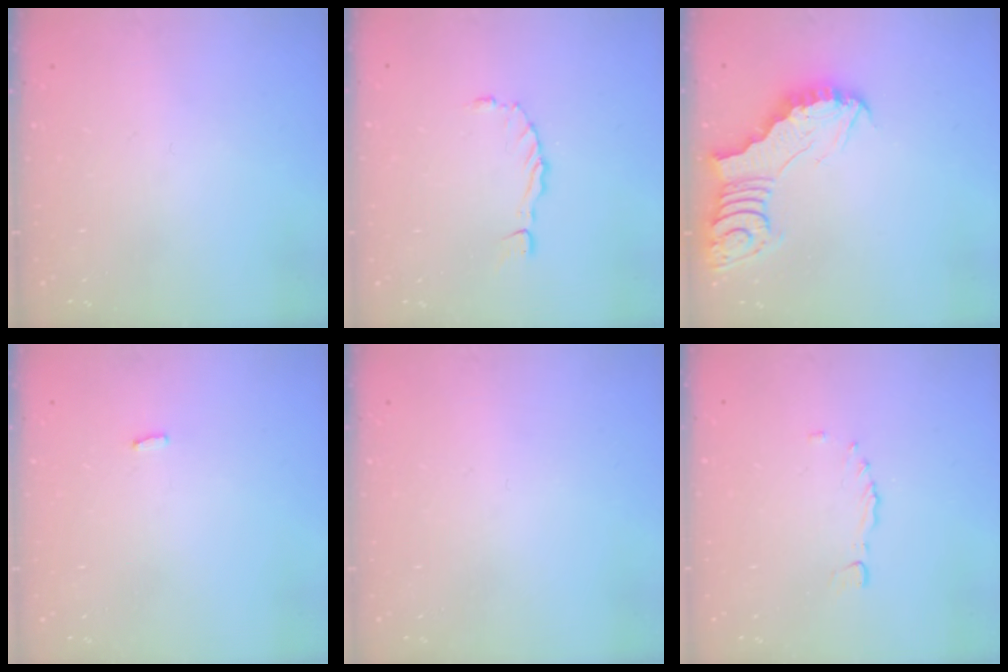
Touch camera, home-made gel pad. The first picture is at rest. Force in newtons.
{"total": 0.0}
{"total": 5.8, "press": 5.8, "slide": 0.5}
{"total": 2.6, "press": 2.6, "slide": 0.1}
{"total": 0.0}
{"total": 1.1, "press": 0.9, "slide": 0.7}